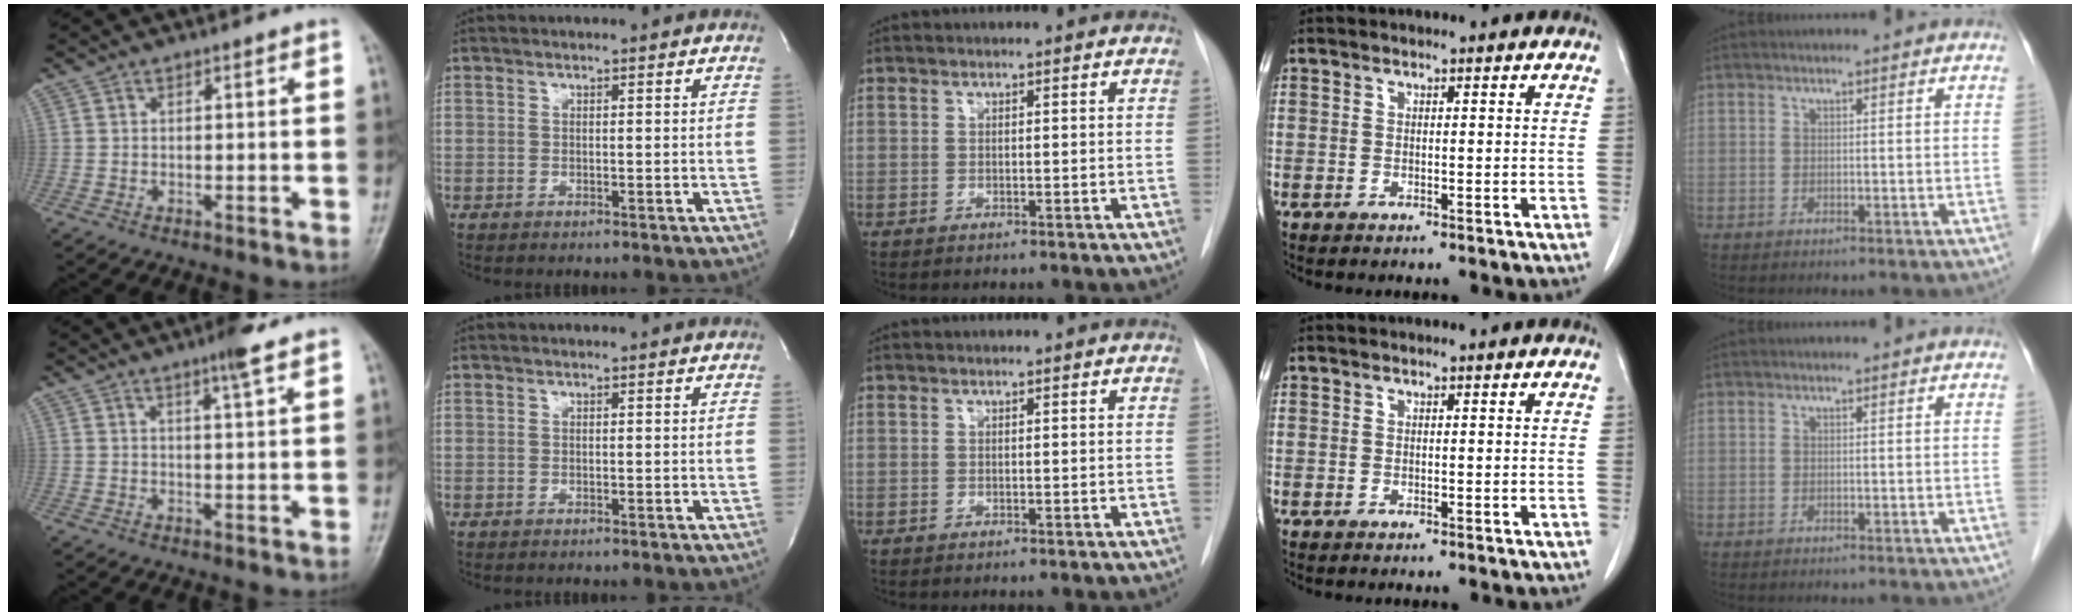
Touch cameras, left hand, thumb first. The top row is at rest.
{"thumb": {"total": 4.1, "force": [2.9, 0.3, 2.9], "torque": [-0.045, -0.016, 0.045]}}